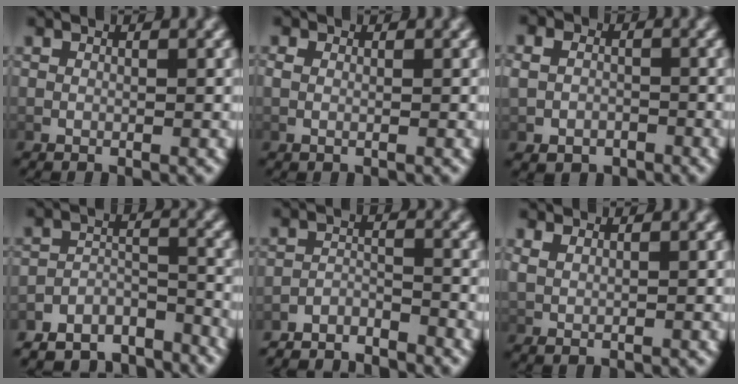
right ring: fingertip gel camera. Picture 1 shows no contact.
{"total": 0.8, "force": [0.2, 0.3, 0.7], "torque": [-0.016, -0.002, 0.006]}
{"total": 3.4, "force": [-1.6, 2.8, 0.9], "torque": [-0.011, -0.010, -0.027]}
{"total": 8.6, "force": [-7.7, 3.2, 2.2], "torque": [-0.020, -0.018, -0.124]}
{"total": 5.1, "force": [-4.9, 1.2, 0.6], "torque": [-0.005, -0.013, -0.083]}
{"total": 1.2, "force": [1.0, 0.4, 0.7], "torque": [-0.015, -0.002, 0.027]}